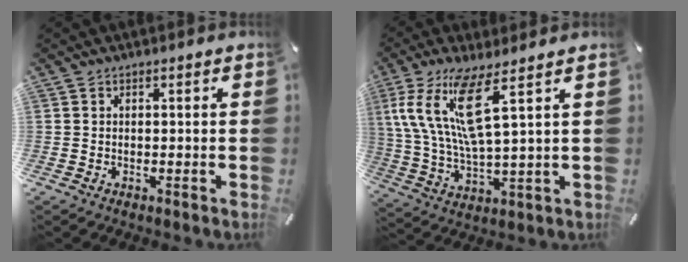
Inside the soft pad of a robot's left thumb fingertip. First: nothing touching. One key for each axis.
{"total": 14.3, "fx": 6.8, "fy": 2.9, "fz": 12.3, "tx": -0.274, "ty": -0.023, "tz": 0.113}